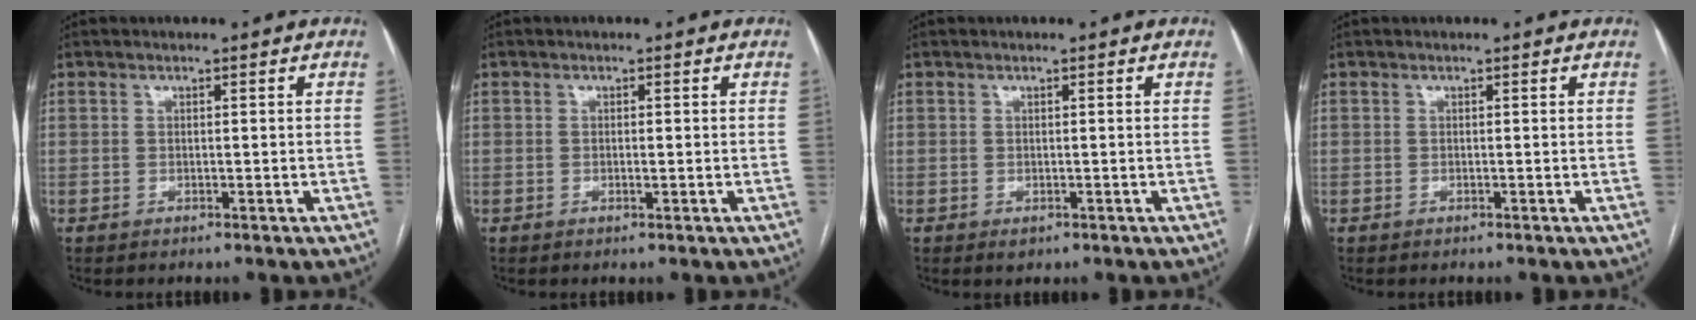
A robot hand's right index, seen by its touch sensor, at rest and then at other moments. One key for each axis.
{"total": 0.9, "fx": -0.1, "fy": 0.2, "fz": 0.8, "tx": -0.014, "ty": -0.001, "tz": -0.001}
{"total": 0.8, "fx": -0.3, "fy": 0.5, "fz": 0.5, "tx": -0.004, "ty": 0.000, "tz": 0.000}
{"total": 0.0}